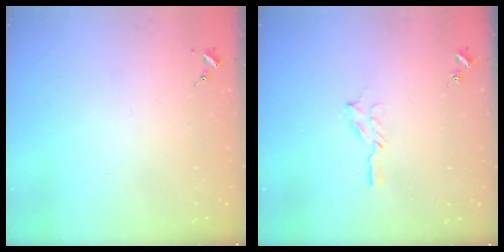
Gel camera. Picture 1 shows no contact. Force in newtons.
{"total": 5.1, "press": 5.1, "slide": 0.5}